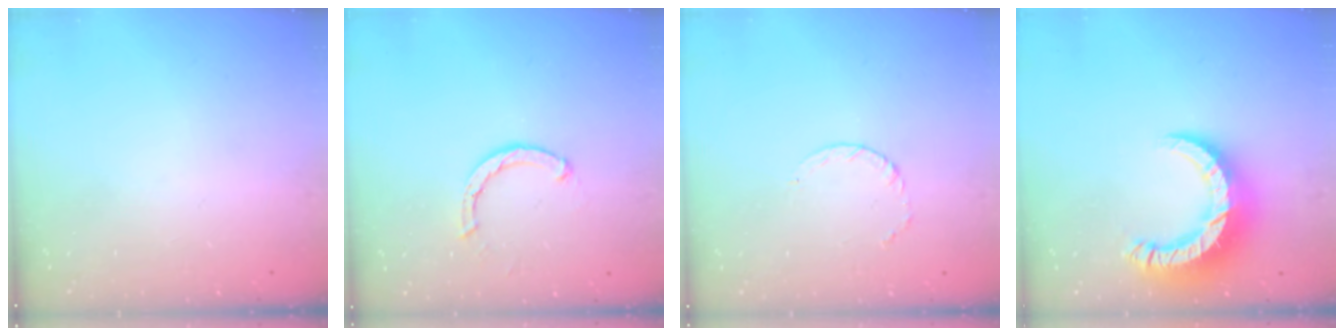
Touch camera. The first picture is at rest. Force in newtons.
{"total": 2.1, "press": 2.1, "slide": 0.1}
{"total": 3.2, "press": 3.2, "slide": 0.4}
{"total": 12.7, "press": 12.7, "slide": 1.2}